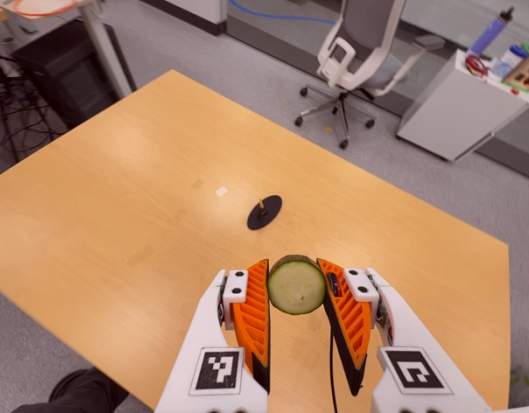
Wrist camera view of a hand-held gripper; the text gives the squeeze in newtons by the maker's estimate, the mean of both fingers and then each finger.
{"total": 7.6, "left": 7.0, "right": 8.2}